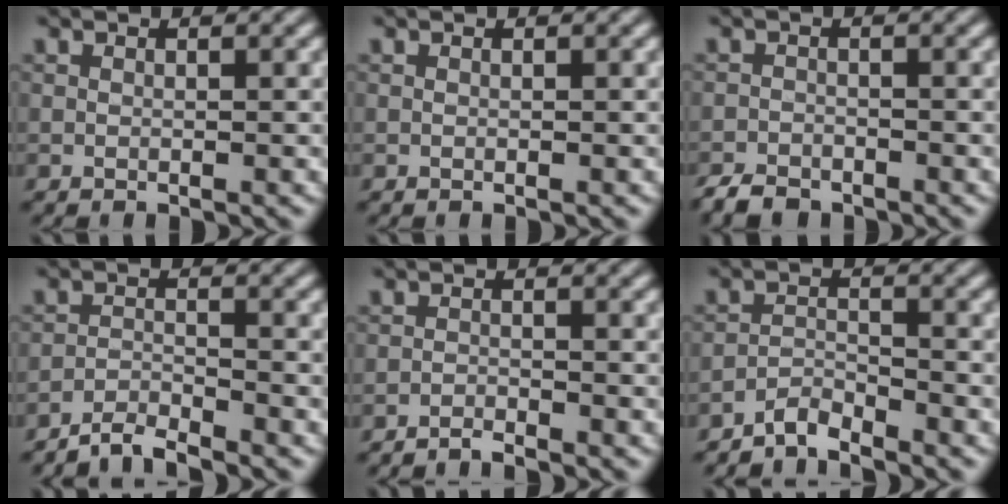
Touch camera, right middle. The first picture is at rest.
{"total": 0.0}
{"total": 2.5, "force": [-2.4, 0.6, 0.2], "torque": [-0.005, 0.004, -0.041]}
{"total": 2.8, "force": [-2.7, 0.0, 0.4], "torque": [-0.003, 0.013, -0.054]}
{"total": 1.5, "force": [-1.5, -0.1, 0.1], "torque": [0.001, 0.014, -0.029]}
{"total": 2.3, "force": [-2.3, -0.1, 0.1], "torque": [-0.001, 0.014, -0.043]}